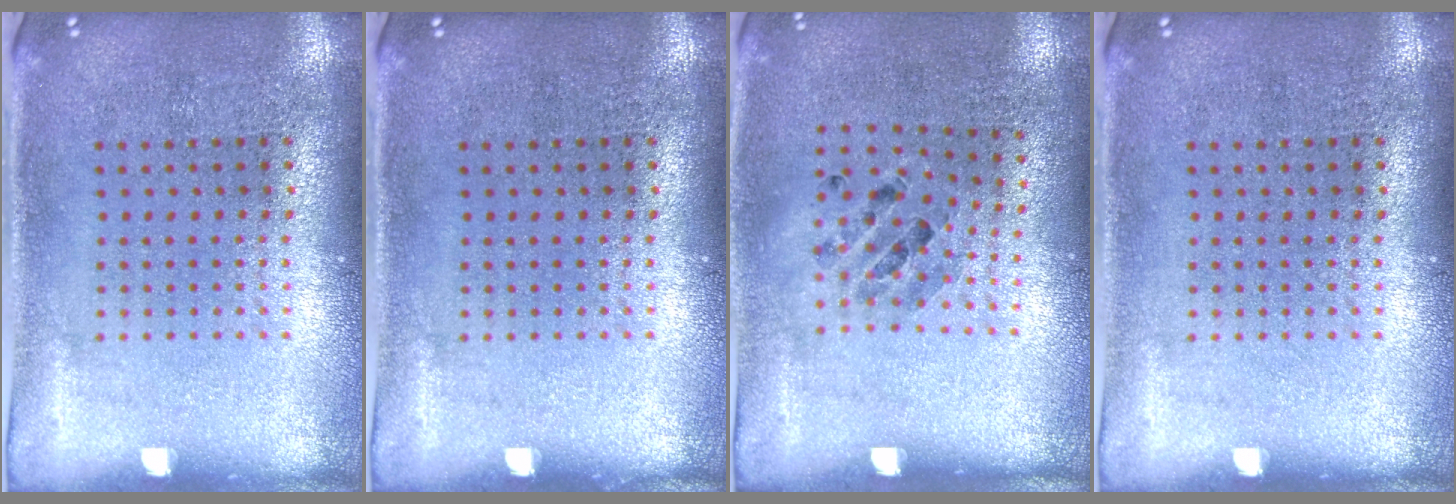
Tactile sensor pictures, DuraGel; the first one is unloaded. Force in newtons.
{"total": 0.0}
{"total": 0.8, "press": 0.8, "slide": 0.2}
{"total": 0.0}